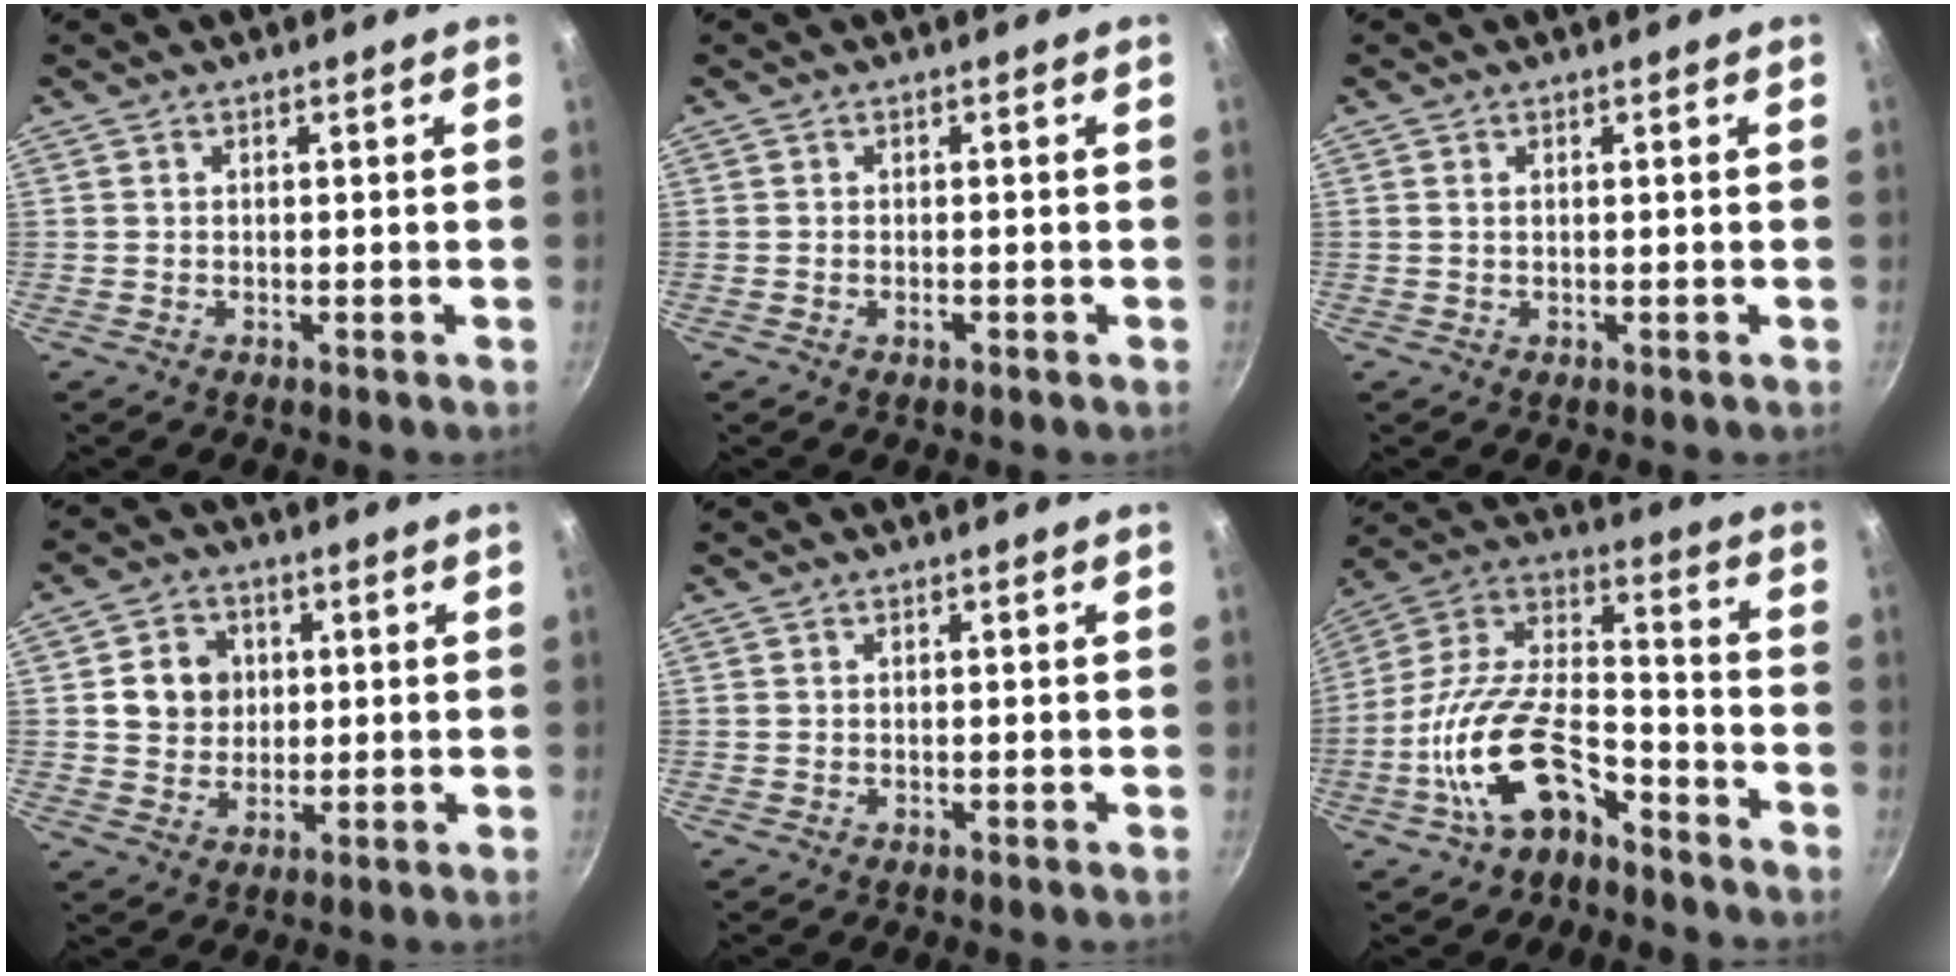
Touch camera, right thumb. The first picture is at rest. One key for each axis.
{"total": 1.0, "fx": -0.4, "fy": 0.5, "fz": 0.7, "tx": -0.013, "ty": 0.005, "tz": -0.006}
{"total": 0.5, "fx": 0.2, "fy": 0.3, "fz": 0.4, "tx": -0.009, "ty": 0.003, "tz": 0.005}
{"total": 8.0, "fx": 1.4, "fy": 7.0, "fz": 3.6, "tx": -0.027, "ty": -0.003, "tz": 0.024}
{"total": 0.0}
{"total": 17.1, "fx": -9.0, "fy": 8.4, "fz": 11.9, "tx": -0.226, "ty": 0.084, "tz": -0.172}